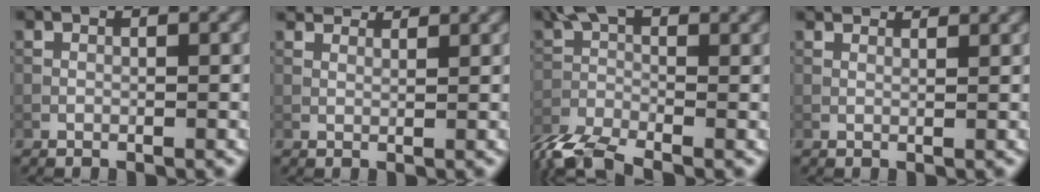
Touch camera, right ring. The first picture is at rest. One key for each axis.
{"total": 4.8, "fx": 4.0, "fy": 1.8, "fz": 2.0, "tx": -0.050, "ty": 0.003, "tz": 0.062}
{"total": 6.3, "fx": -3.8, "fy": 2.5, "fz": 4.4, "tx": -0.096, "ty": -0.011, "tz": -0.090}
{"total": 4.3, "fx": 3.6, "fy": 1.2, "fz": 1.9, "tx": -0.039, "ty": 0.008, "tz": 0.045}